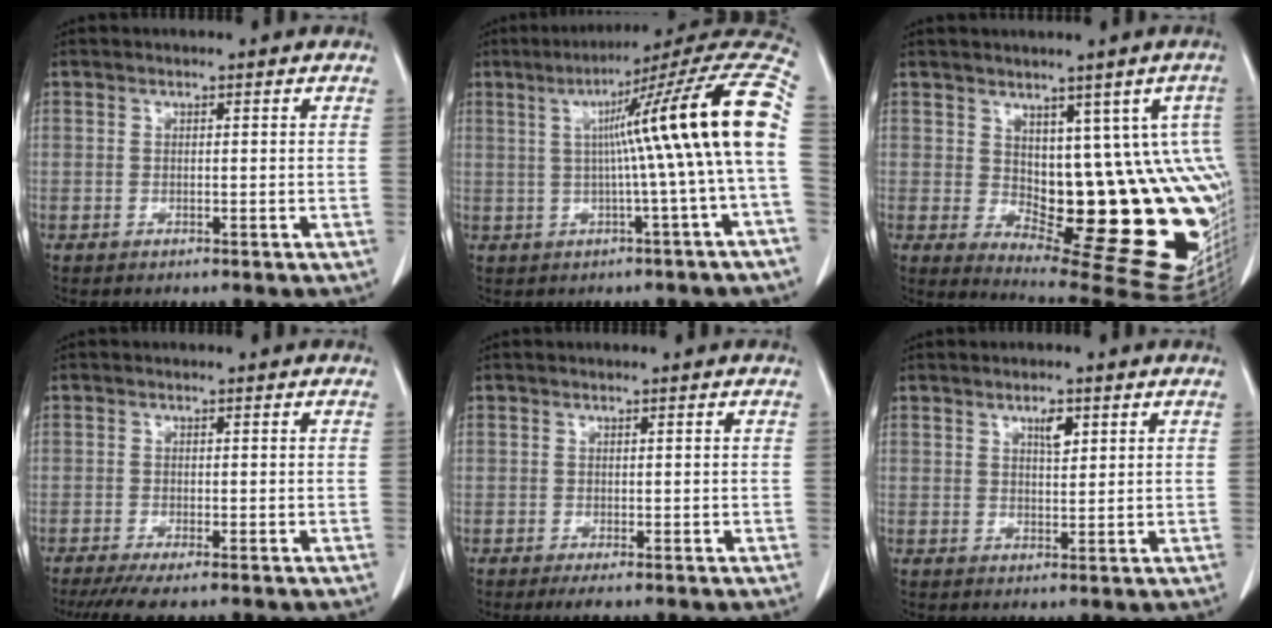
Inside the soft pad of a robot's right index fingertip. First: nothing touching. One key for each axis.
{"total": 17.1, "fx": 1.3, "fy": -1.8, "fz": 17.0, "tx": -0.215, "ty": 0.035, "tz": 0.011}
{"total": 17.3, "fx": 0.7, "fy": 6.9, "fz": 15.9, "tx": -0.143, "ty": 0.008, "tz": 0.031}
{"total": 4.5, "fx": -3.5, "fy": 0.3, "fz": 2.8, "tx": -0.043, "ty": -0.011, "tz": -0.056}
{"total": 1.3, "fx": -0.7, "fy": 0.4, "fz": 1.0, "tx": -0.017, "ty": -0.003, "tz": -0.009}
{"total": 2.7, "fx": 1.5, "fy": 1.0, "fz": 2.0, "tx": -0.034, "ty": -0.003, "tz": 0.028}